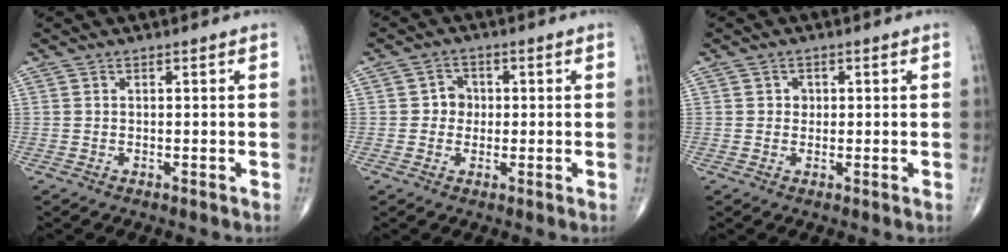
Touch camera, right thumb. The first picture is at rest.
{"total": 3.5, "force": [0.1, 3.2, 1.3], "torque": [0.005, 0.009, -0.006]}
{"total": 1.6, "force": [0.2, 1.5, 0.6], "torque": [0.001, 0.002, 0.002]}